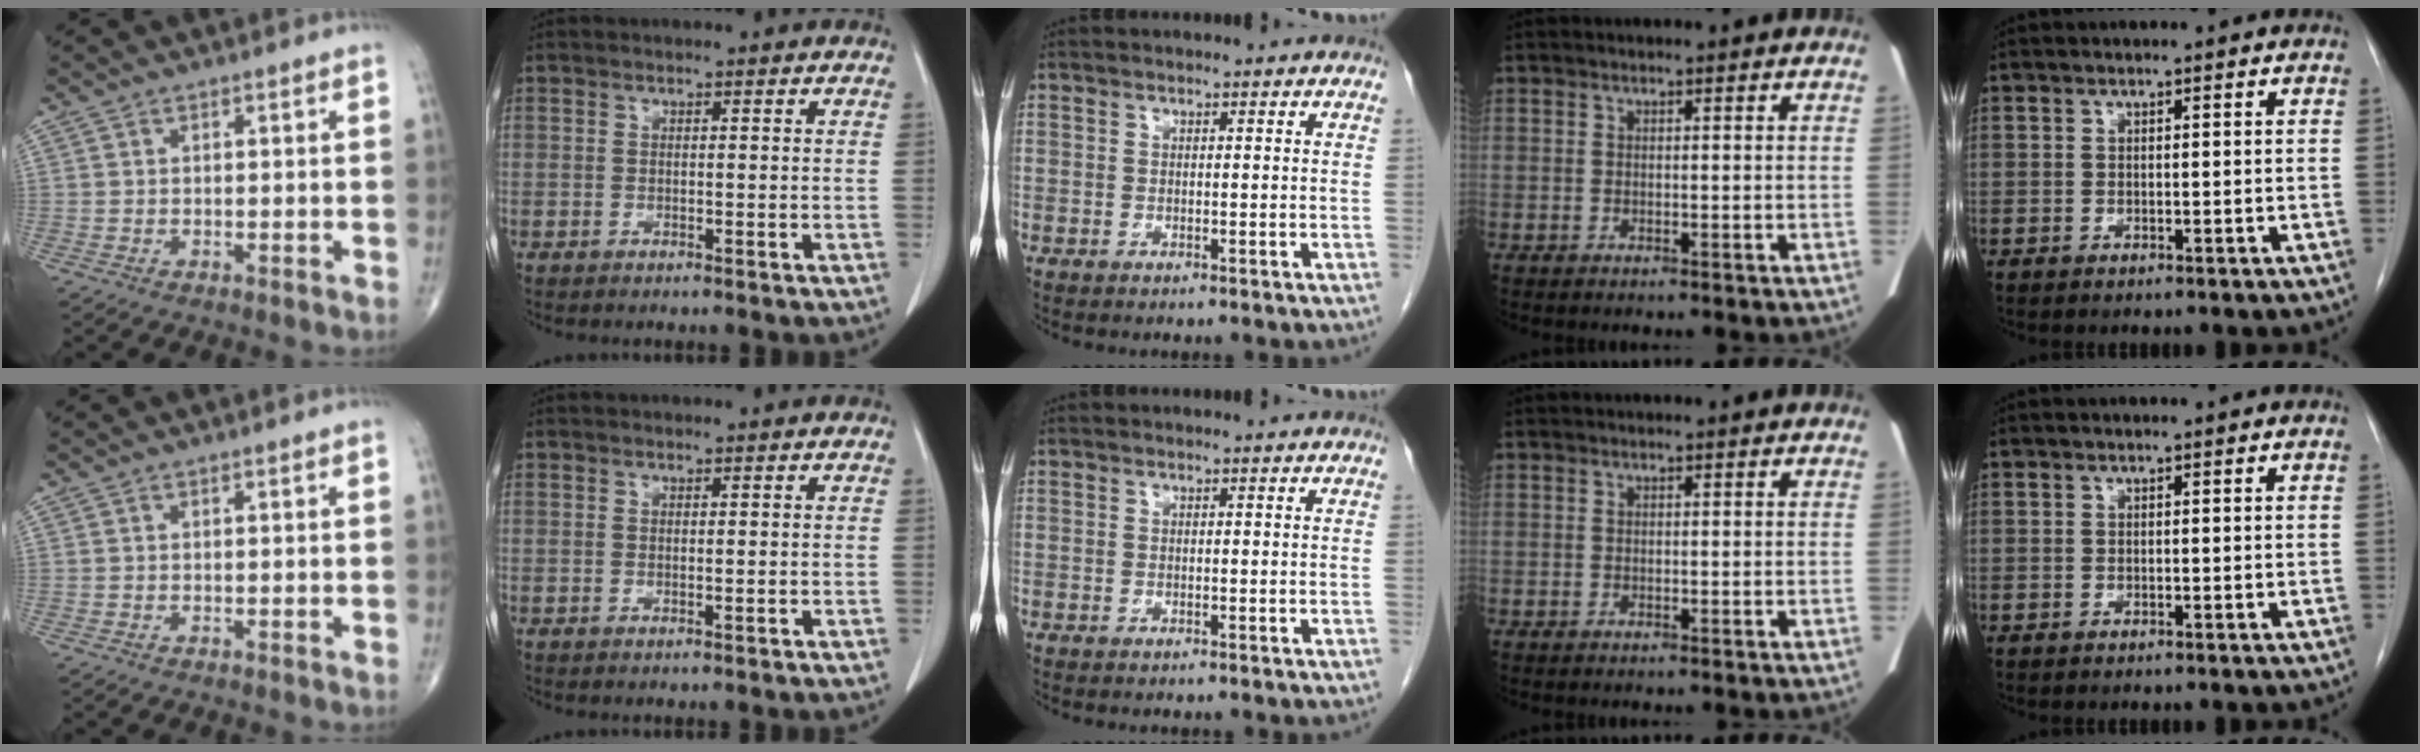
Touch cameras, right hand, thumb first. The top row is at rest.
{}